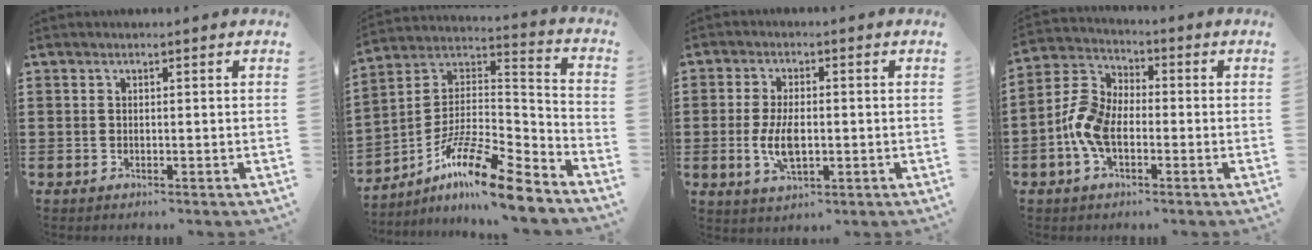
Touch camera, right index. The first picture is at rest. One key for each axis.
{"total": 13.4, "fx": -9.7, "fy": 2.3, "fz": 8.9, "tx": -0.169, "ty": 0.017, "tz": -0.185}
{"total": 6.1, "fx": -0.9, "fy": 3.0, "fz": 5.2, "tx": -0.112, "ty": -0.002, "tz": -0.019}
{"total": 7.2, "fx": -2.1, "fy": 4.2, "fz": 5.5, "tx": -0.140, "ty": 0.000, "tz": -0.047}